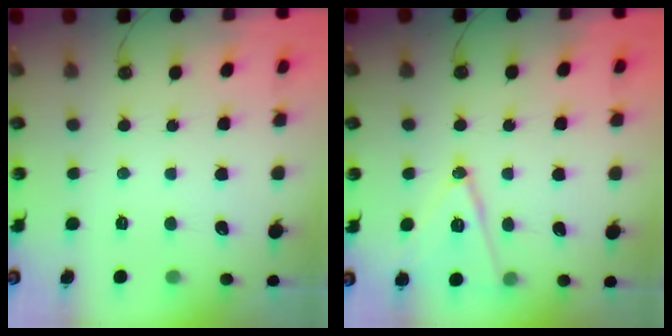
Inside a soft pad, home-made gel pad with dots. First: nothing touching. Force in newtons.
{"total": 13.1, "press": 12.7, "slide": 3.2}